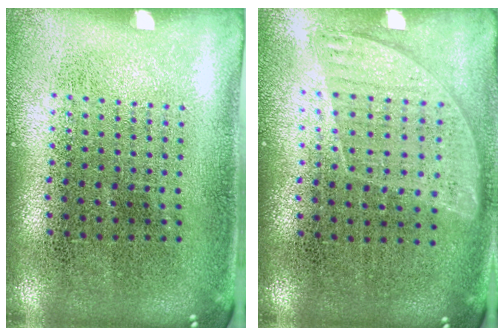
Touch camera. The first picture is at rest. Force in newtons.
{"total": 0.9, "press": 0.8, "slide": 0.3}